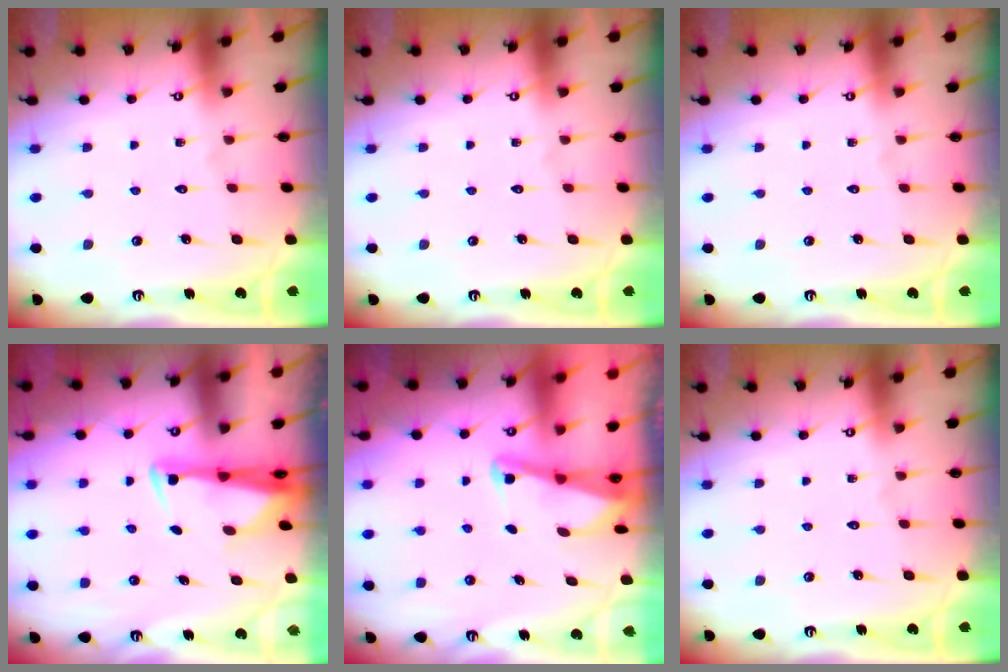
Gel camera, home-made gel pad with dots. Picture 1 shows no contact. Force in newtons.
{"total": 0.0}
{"total": 0.0}
{"total": 2.8, "press": 2.6, "slide": 0.9}
{"total": 2.0, "press": 2.0, "slide": 0.4}
{"total": 0.0}